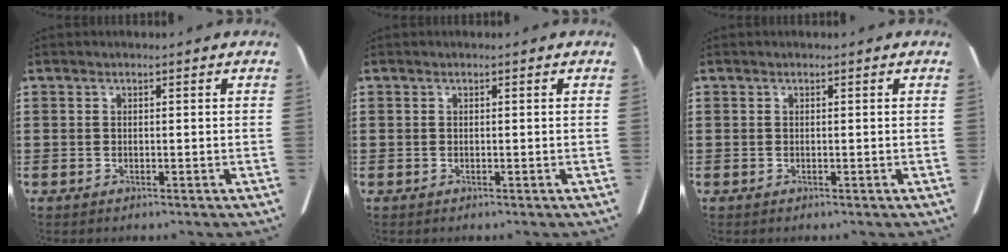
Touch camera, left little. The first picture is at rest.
{"total": 0.0}
{"total": 0.0}